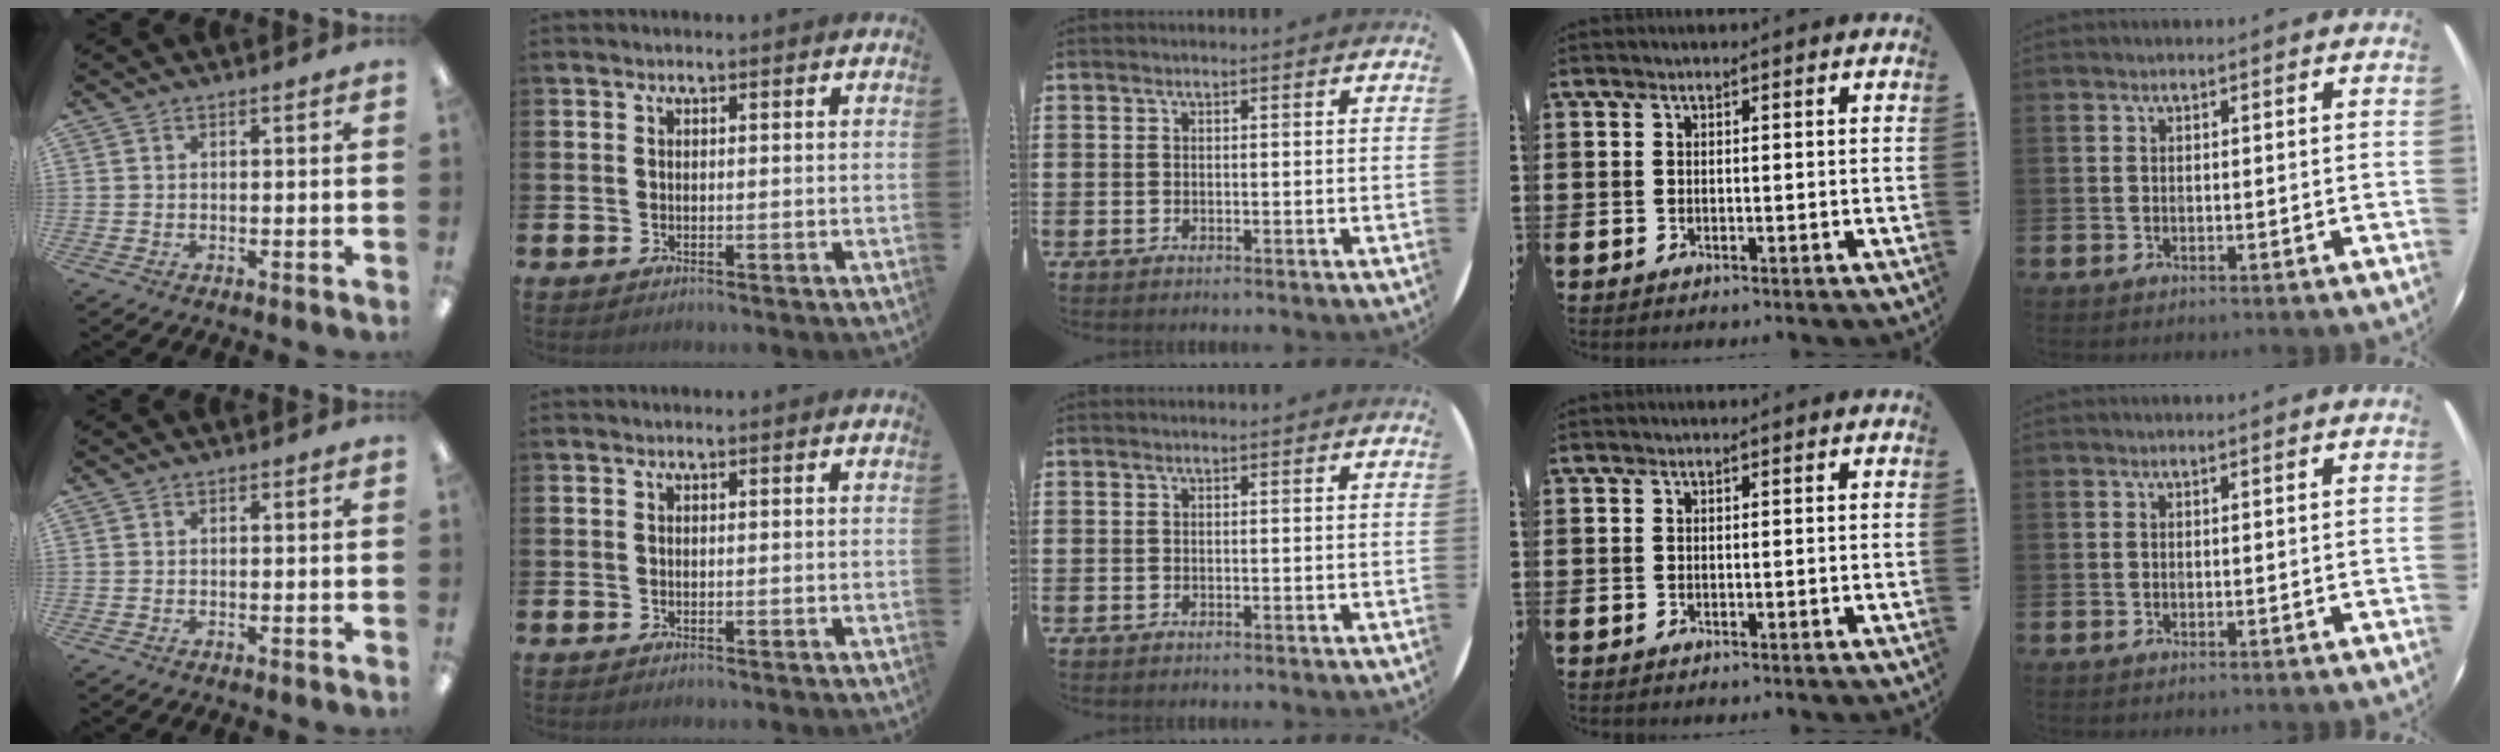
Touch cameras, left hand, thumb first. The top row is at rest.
{}